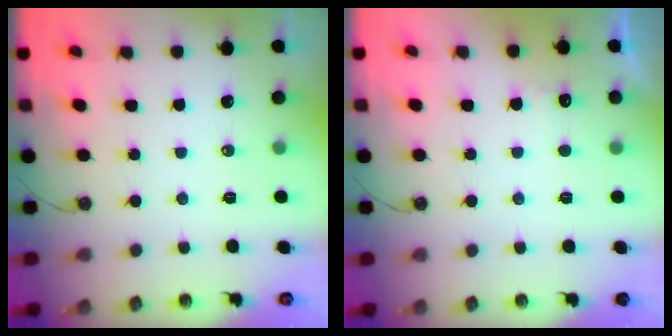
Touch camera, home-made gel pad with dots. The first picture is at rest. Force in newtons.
{"total": 5.1, "press": 4.9, "slide": 1.2}